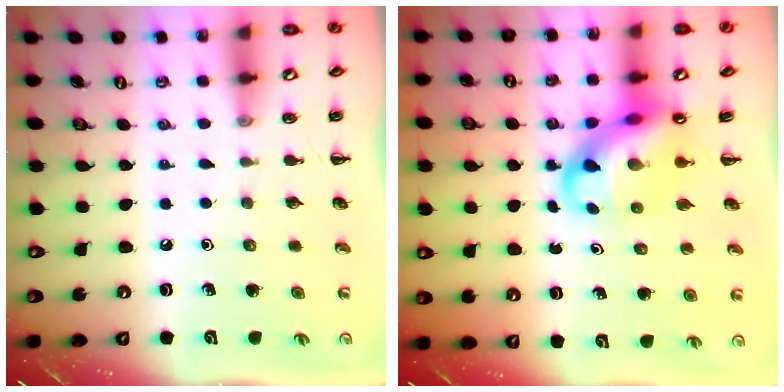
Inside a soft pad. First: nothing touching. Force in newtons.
{"total": 9.9, "press": 9.5, "slide": 2.7}